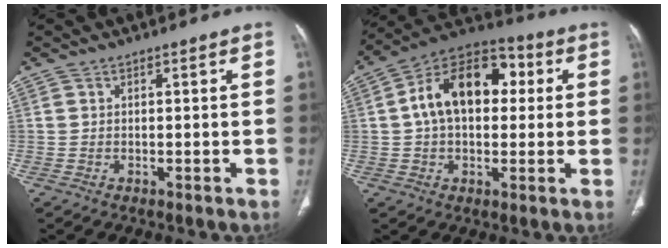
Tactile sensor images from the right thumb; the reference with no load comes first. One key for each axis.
{"total": 16.8, "fx": 2.8, "fy": 10.6, "fz": 12.7, "tx": -0.183, "ty": 0.033, "tz": 0.036}